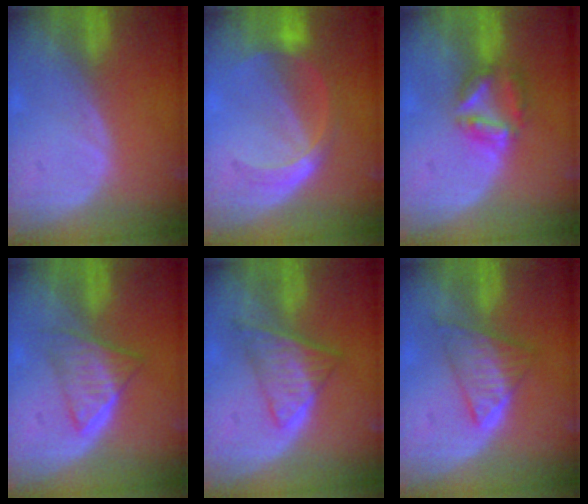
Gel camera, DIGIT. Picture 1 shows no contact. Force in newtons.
{"total": 5.7, "press": 5.3, "slide": 2.0}
{"total": 6.1, "press": 5.5, "slide": 2.5}
{"total": 6.3, "press": 5.4, "slide": 3.2}
{"total": 7.0, "press": 6.1, "slide": 3.5}
{"total": 5.9, "press": 5.8, "slide": 0.8}